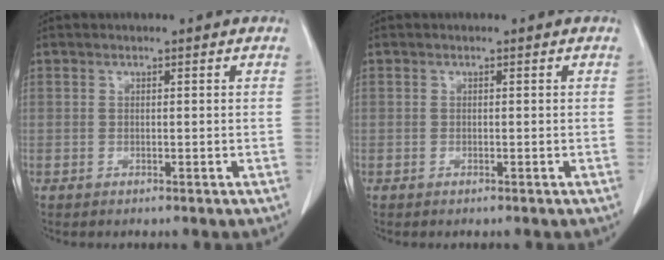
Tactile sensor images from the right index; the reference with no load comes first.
{"total": 0.0}